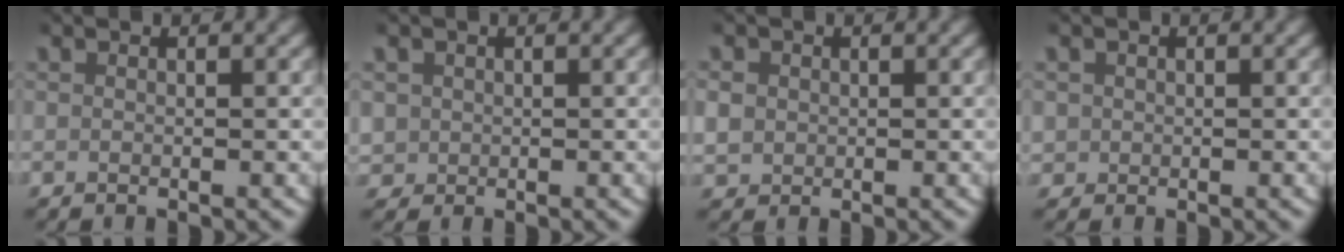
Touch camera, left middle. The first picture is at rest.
{"total": 2.5, "force": [0.4, 2.4, 0.5], "torque": [-0.022, -0.010, 0.012]}
{"total": 2.8, "force": [0.2, 2.6, 1.0], "torque": [-0.033, -0.006, 0.007]}
{"total": 1.8, "force": [0.3, 1.8, 0.2], "torque": [-0.007, -0.003, 0.004]}